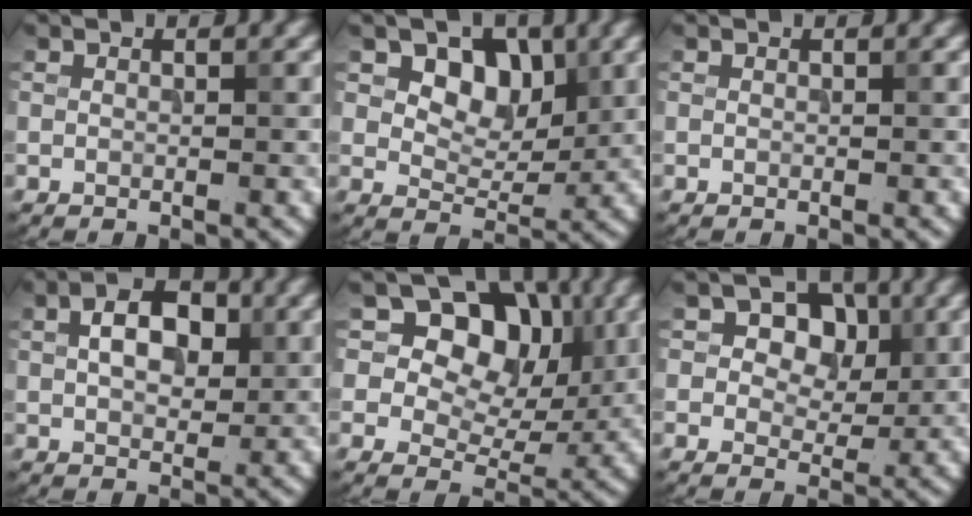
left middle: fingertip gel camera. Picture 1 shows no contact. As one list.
[{"total": 4.5, "force": [1.9, 3.2, 2.5], "torque": [-0.037, -0.009, 0.027]}, {"total": 0.0}, {"total": 4.6, "force": [1.2, 2.9, 3.4], "torque": [-0.058, 0.007, 0.016]}, {"total": 10.1, "force": [4.3, 7.1, 5.8], "torque": [-0.090, 0.022, 0.043]}, {"total": 4.6, "force": [1.4, 3.3, 2.9], "torque": [-0.040, 0.002, 0.005]}]